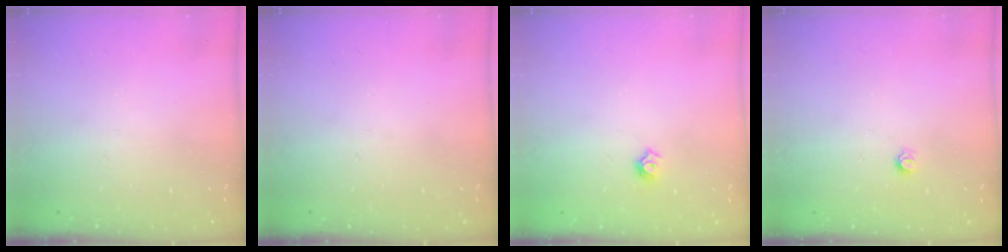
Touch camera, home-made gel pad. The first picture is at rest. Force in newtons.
{"total": 0.0}
{"total": 4.8, "press": 4.8, "slide": 0.6}
{"total": 3.5, "press": 3.4, "slide": 0.4}